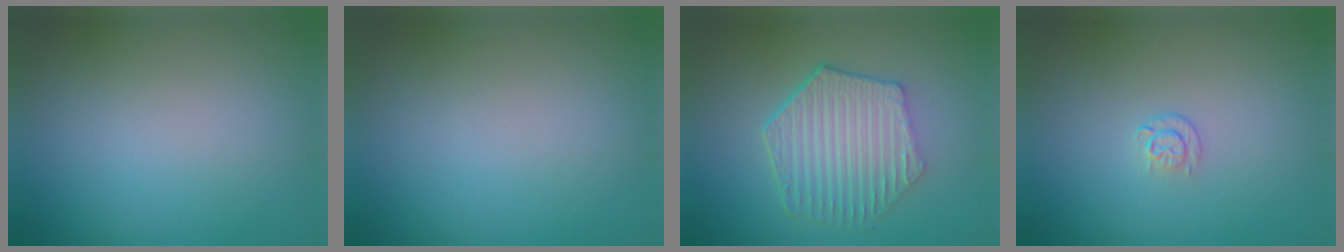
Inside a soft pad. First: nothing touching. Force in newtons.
{"total": 0.0}
{"total": 6.3, "press": 4.6, "slide": 4.3}
{"total": 1.1, "press": 0.6, "slide": 0.9}